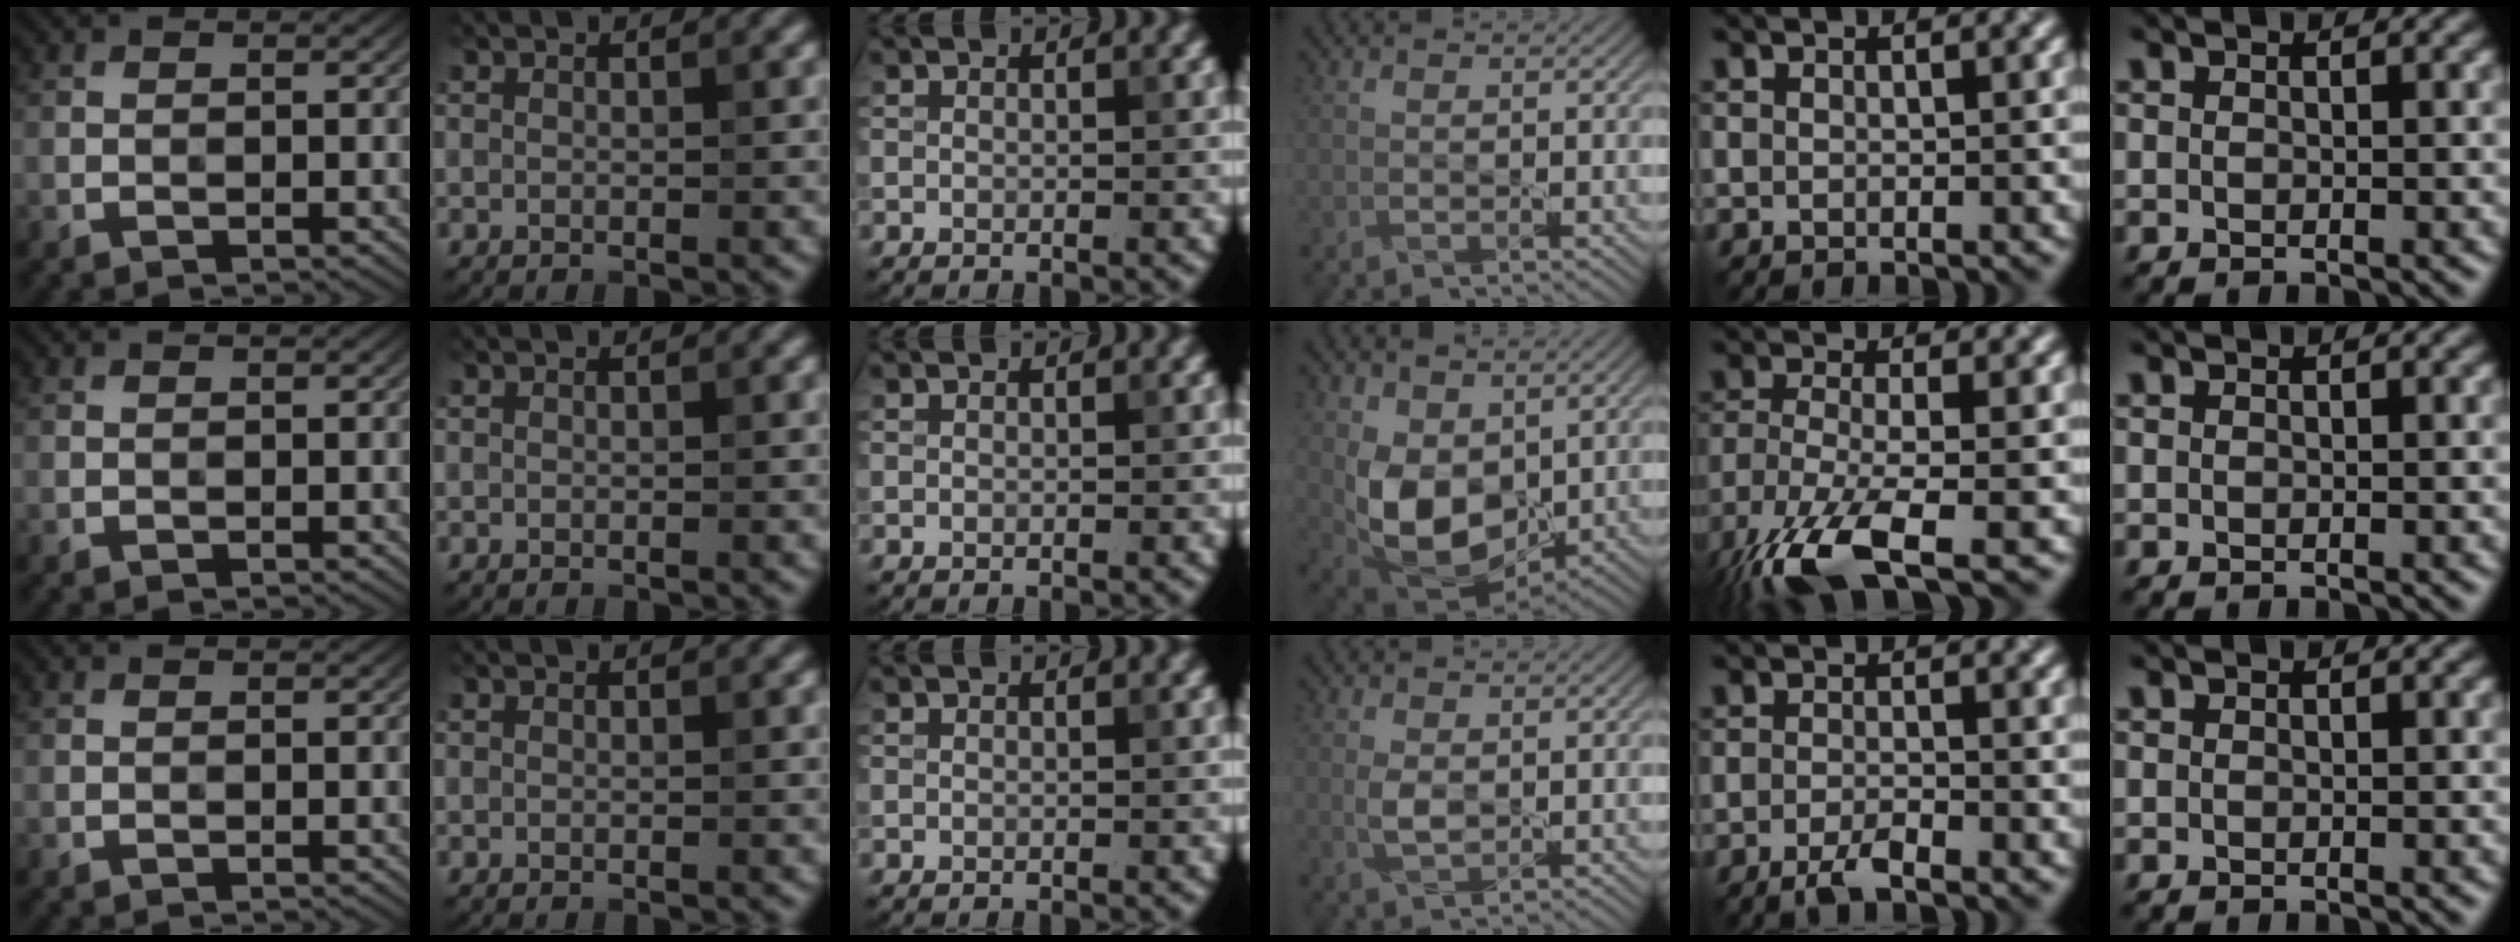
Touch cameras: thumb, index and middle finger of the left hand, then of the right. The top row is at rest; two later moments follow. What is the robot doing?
{"motion": "squeeze", "object": "tweezer"}